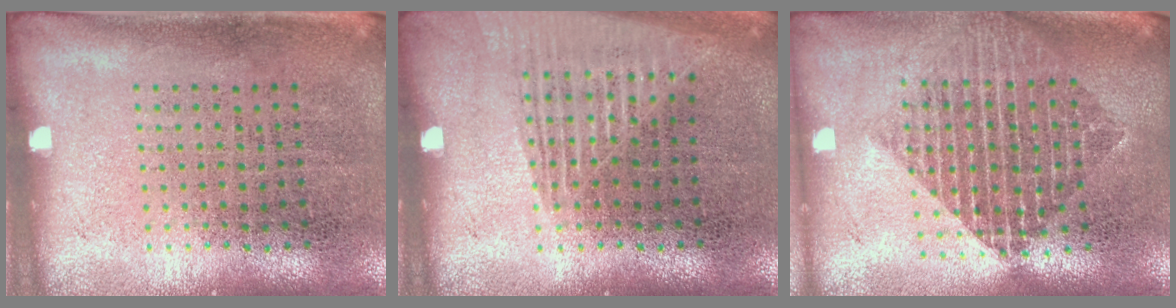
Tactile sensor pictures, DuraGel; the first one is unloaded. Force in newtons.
{"total": 1.3, "press": 1.3, "slide": 0.2}
{"total": 2.0, "press": 1.6, "slide": 1.2}